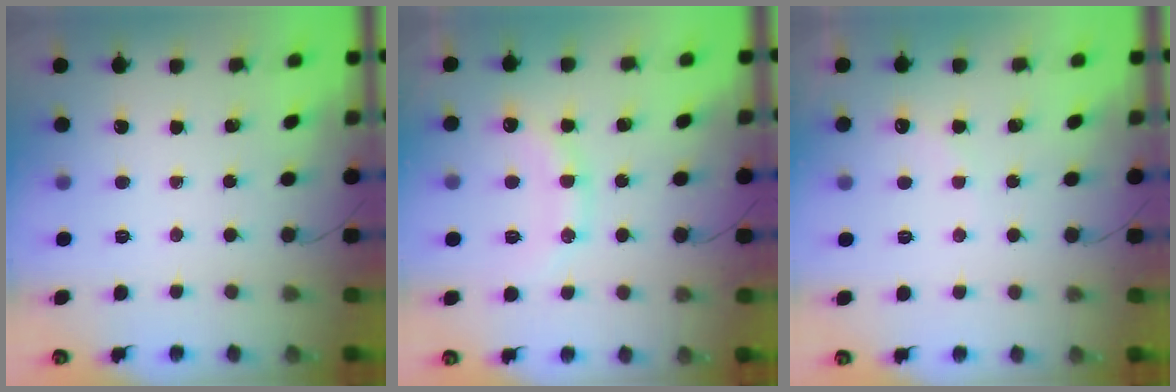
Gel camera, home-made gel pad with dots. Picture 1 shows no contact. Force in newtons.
{"total": 13.5, "press": 13.4, "slide": 1.1}
{"total": 6.8, "press": 6.6, "slide": 1.5}